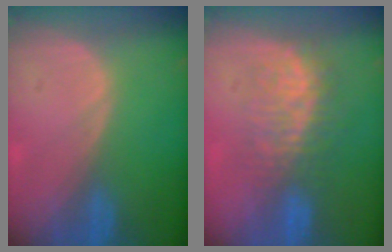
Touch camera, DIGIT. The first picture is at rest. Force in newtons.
{"total": 7.6, "press": 7.3, "slide": 2.1}